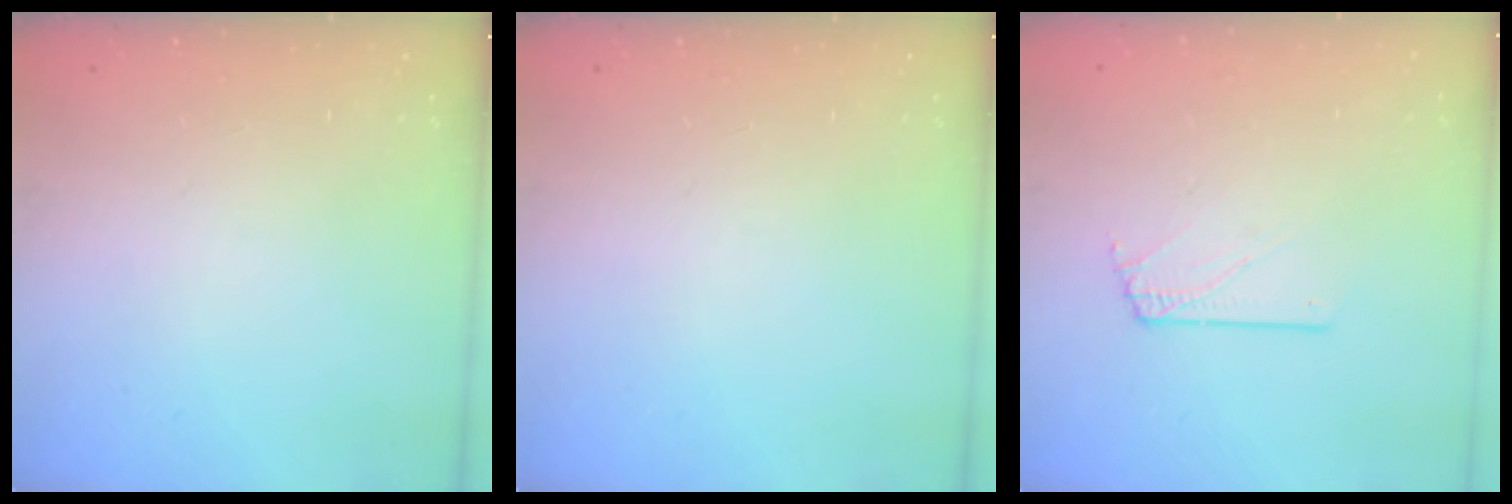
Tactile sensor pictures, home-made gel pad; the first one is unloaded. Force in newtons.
{"total": 0.0}
{"total": 1.6, "press": 1.6, "slide": 0.2}